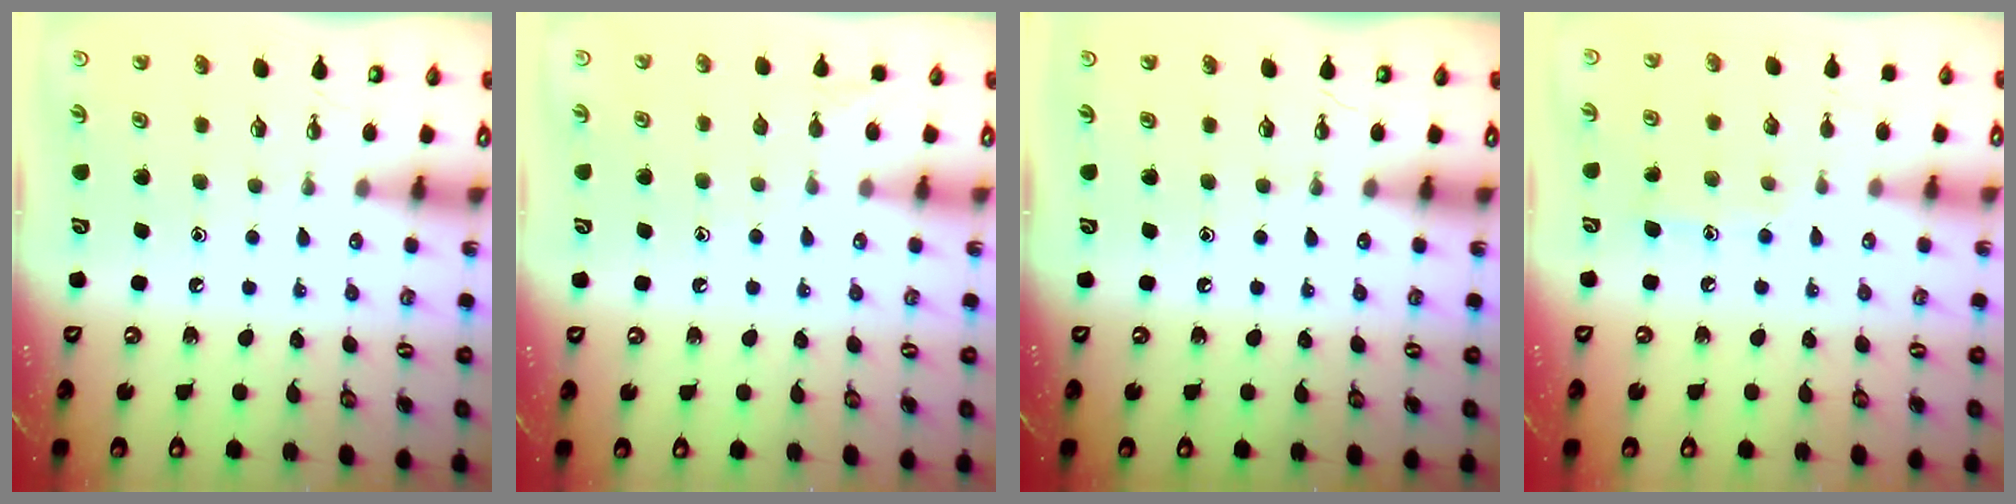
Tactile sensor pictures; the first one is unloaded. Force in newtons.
{"total": 4.5, "press": 4.5, "slide": 0.5}
{"total": 0.0}
{"total": 7.3, "press": 7.3, "slide": 0.5}